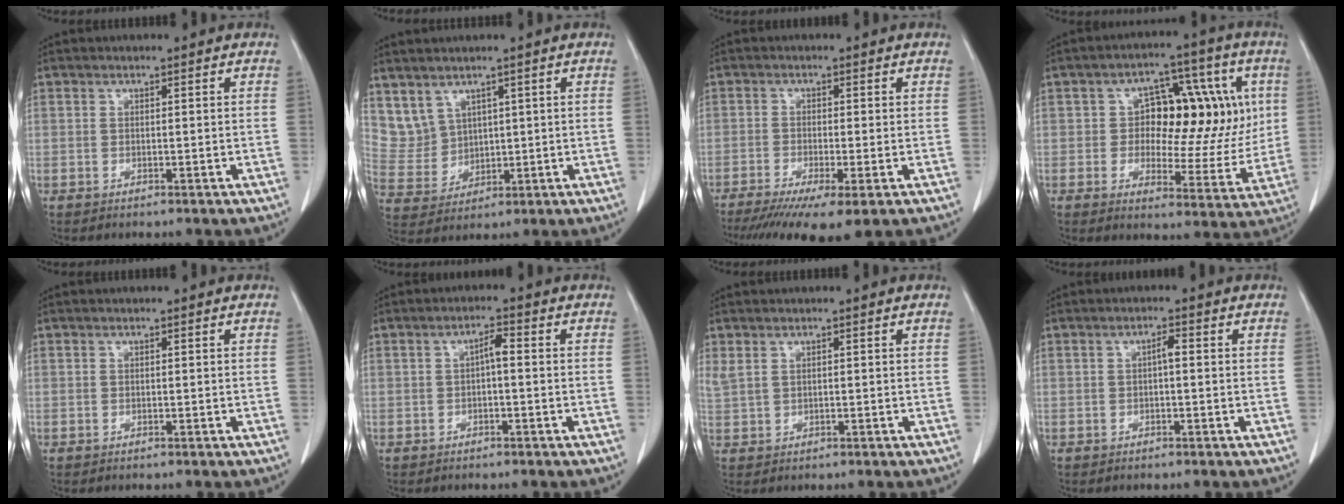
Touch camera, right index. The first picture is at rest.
{"total": 5.7, "force": [3.6, 4.3, 0.9], "torque": [-0.028, 0.015, 0.092]}
{"total": 10.0, "force": [-6.6, 1.2, 7.4], "torque": [-0.113, -0.022, -0.106]}
{"total": 14.2, "force": [2.5, 7.6, 11.8], "torque": [-0.138, 0.033, 0.042]}
{"total": 0.0}
{"total": 2.2, "force": [-0.1, 0.5, 2.2], "torque": [-0.036, 0.007, -0.001]}
{"total": 1.9, "force": [1.2, 0.7, 1.3], "torque": [-0.040, 0.011, 0.037]}
{"total": 1.5, "force": [0.0, 0.3, 1.4], "torque": [-0.024, 0.004, 0.001]}